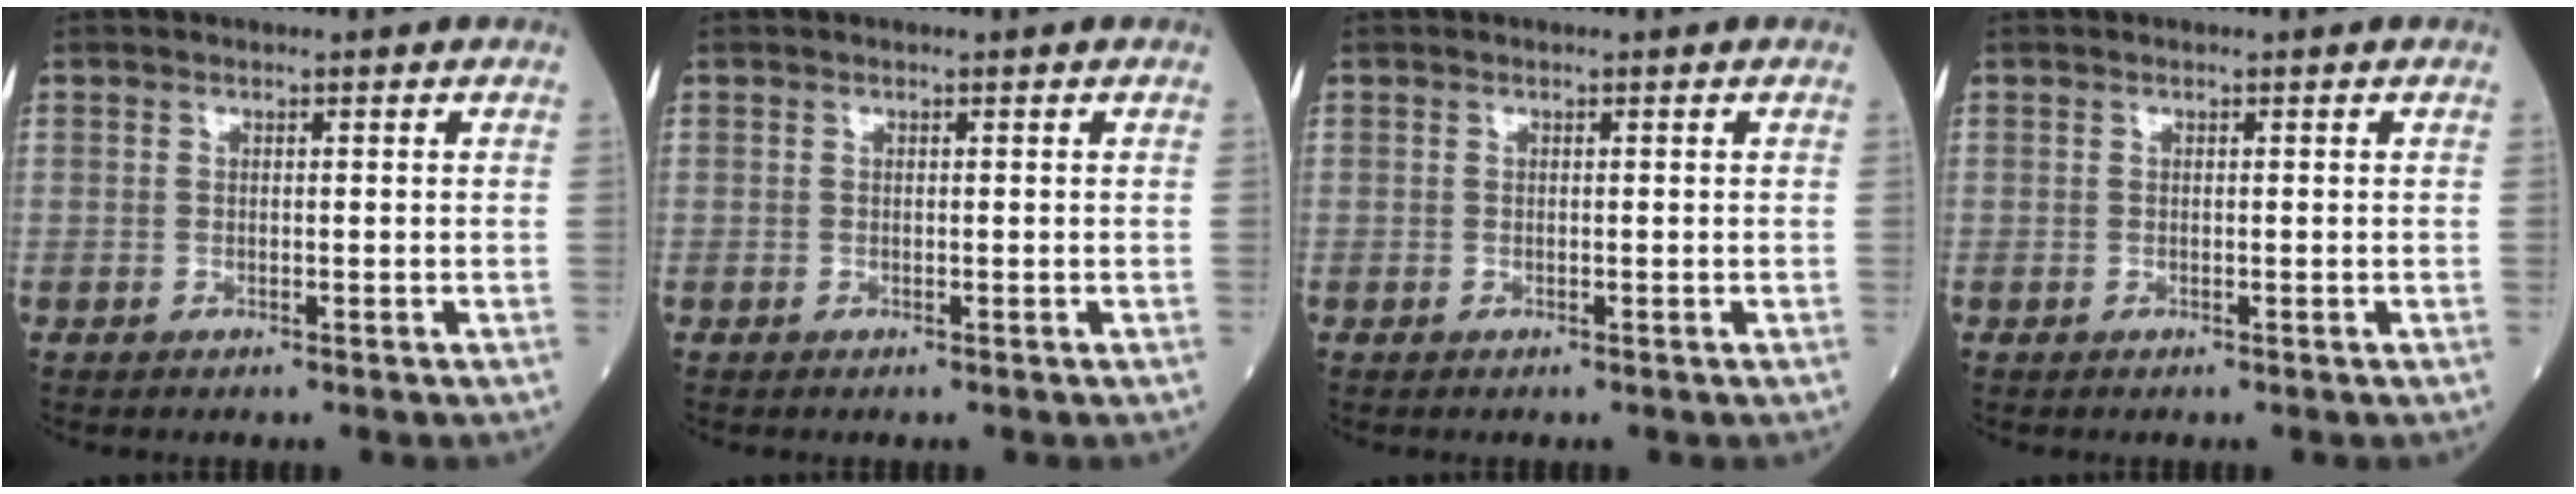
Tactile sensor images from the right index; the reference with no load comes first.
{"total": 0.0}
{"total": 0.0}
{"total": 0.0}